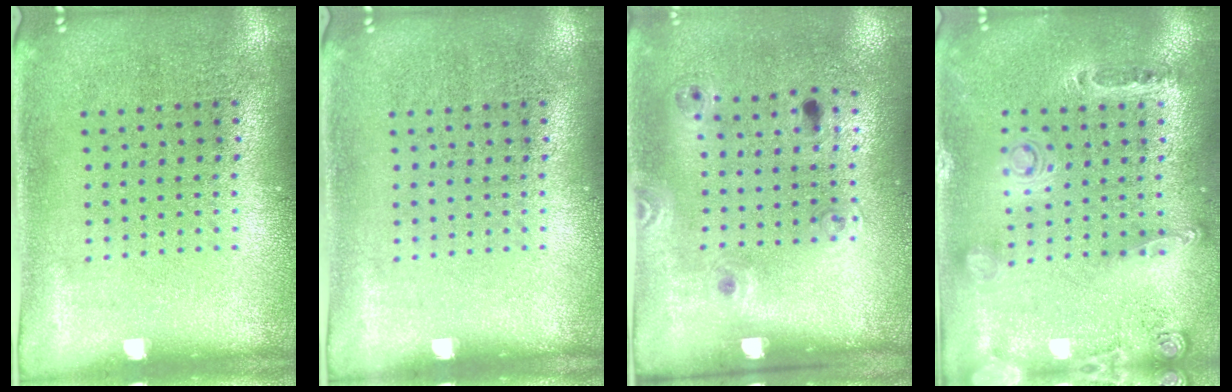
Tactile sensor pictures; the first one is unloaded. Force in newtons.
{"total": 0.0}
{"total": 1.4, "press": 0.8, "slide": 1.1}
{"total": 0.6, "press": 0.6, "slide": 0.3}